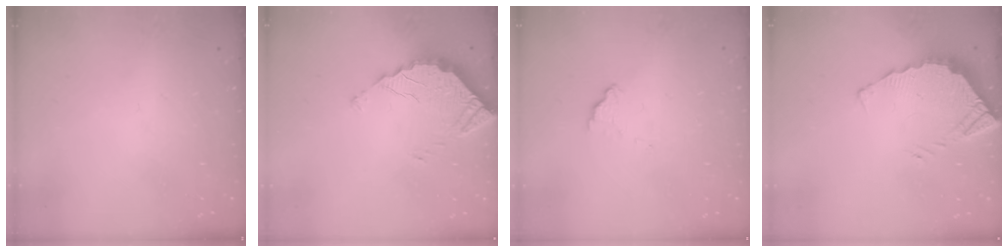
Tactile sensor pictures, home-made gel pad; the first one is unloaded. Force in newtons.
{"total": 3.9, "press": 3.9, "slide": 0.3}
{"total": 2.9, "press": 2.9, "slide": 0.4}
{"total": 4.5, "press": 4.5, "slide": 0.2}